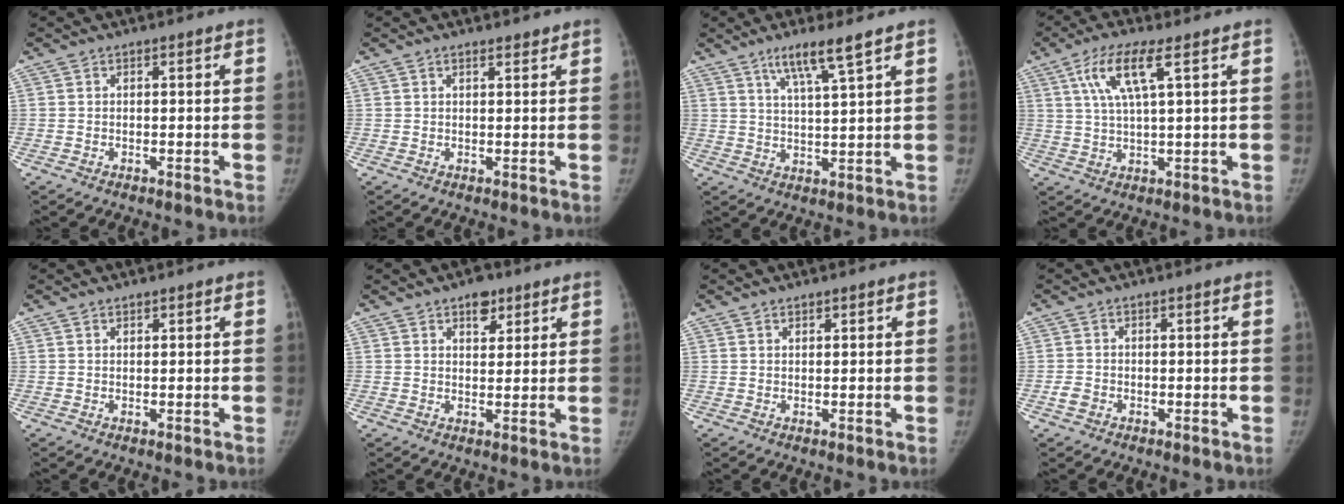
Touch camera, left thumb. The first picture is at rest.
{"total": 1.4, "force": [1.1, 0.5, 0.6], "torque": [-0.002, -0.006, 0.016]}
{"total": 7.0, "force": [4.6, 0.1, 5.3], "torque": [-0.097, -0.025, 0.087]}
{"total": 8.4, "force": [3.6, 1.4, 7.5], "torque": [-0.165, -0.004, 0.071]}
{"total": 0.7, "force": [0.6, 0.3, 0.2], "torque": [0.002, -0.003, 0.008]}
{"total": 4.7, "force": [2.9, 2.6, 2.5], "torque": [-0.010, -0.014, 0.041]}
{"total": 0.9, "force": [0.7, 0.4, 0.3], "torque": [0.003, -0.003, 0.010]}
{"total": 1.7, "force": [-0.8, 1.4, 0.7], "torque": [-0.008, 0.004, -0.016]}